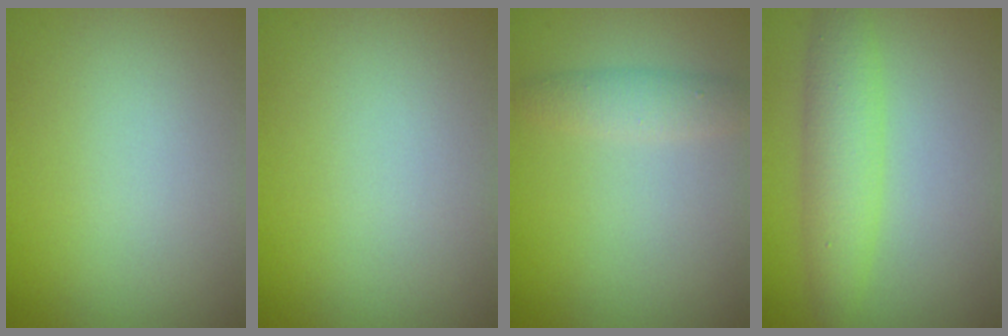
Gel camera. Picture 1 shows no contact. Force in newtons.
{"total": 0.0}
{"total": 1.9, "press": 1.9, "slide": 0.1}
{"total": 3.7, "press": 3.7, "slide": 0.1}